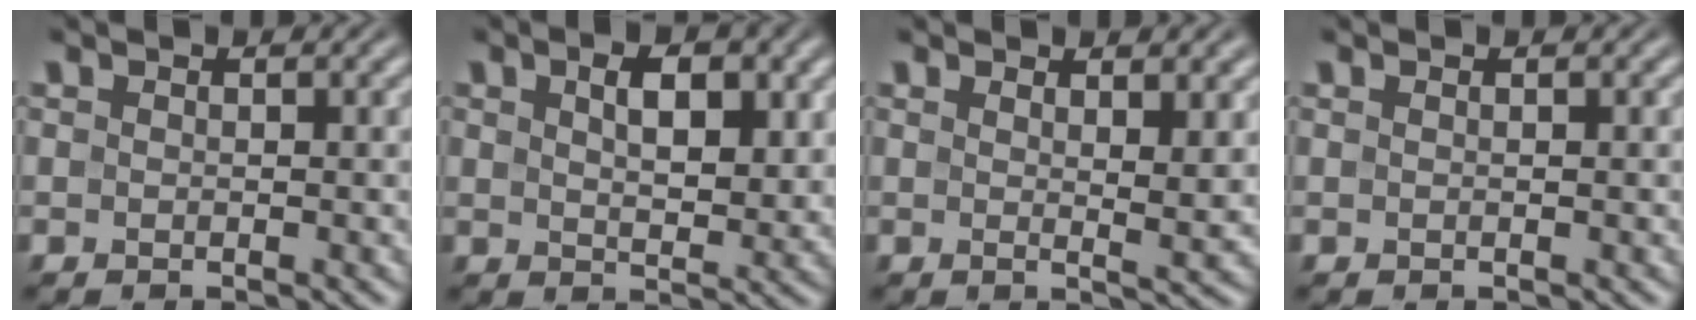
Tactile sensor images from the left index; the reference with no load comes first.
{"total": 4.3, "force": [1.5, 2.2, 3.3], "torque": [-0.057, -0.002, 0.028]}
{"total": 3.6, "force": [1.3, 0.8, 3.3], "torque": [-0.043, -0.009, 0.020]}
{"total": 0.6, "force": [0.2, 0.2, 0.5], "torque": [-0.007, 0.003, -0.002]}